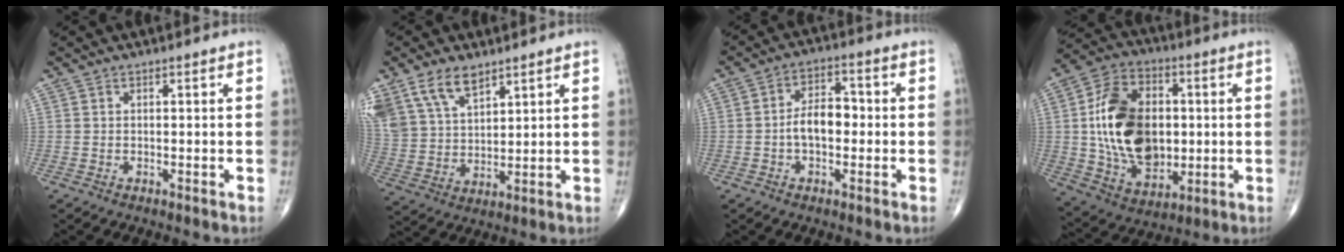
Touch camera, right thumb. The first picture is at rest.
{"total": 13.4, "force": [8.4, 7.5, 7.3], "torque": [-0.136, -0.018, 0.175]}
{"total": 7.1, "force": [-0.9, 4.2, 5.6], "torque": [-0.082, 0.026, -0.023]}
{"total": 20.5, "force": [0.9, 13.8, 15.0], "torque": [-0.235, 0.004, 0.024]}